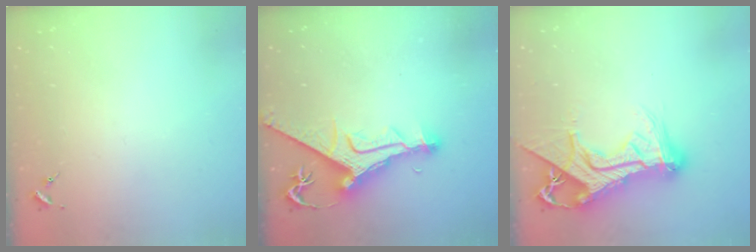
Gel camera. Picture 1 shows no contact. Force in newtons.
{"total": 13.6, "press": 13.5, "slide": 1.7}
{"total": 20.6, "press": 20.5, "slide": 1.9}